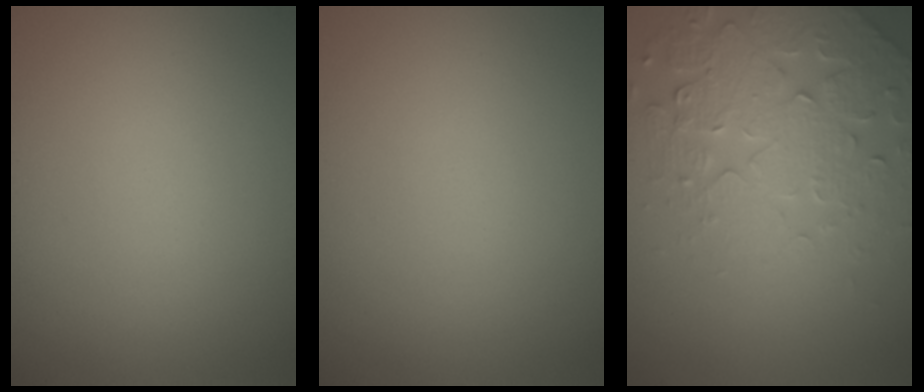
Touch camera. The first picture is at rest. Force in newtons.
{"total": 0.0}
{"total": 4.8, "press": 4.7, "slide": 1.1}